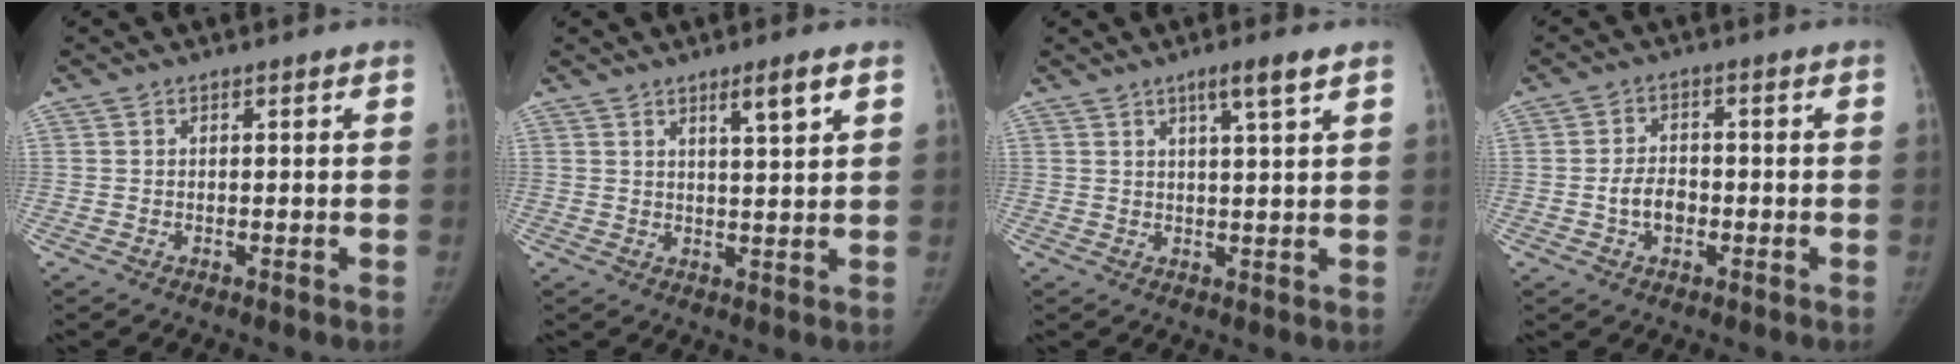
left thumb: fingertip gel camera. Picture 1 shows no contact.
{"total": 4.5, "force": [2.6, 0.4, 3.7], "torque": [-0.058, -0.018, 0.044]}
{"total": 4.5, "force": [2.6, 0.1, 3.6], "torque": [-0.060, -0.012, 0.046]}
{"total": 4.8, "force": [-1.4, 3.3, 3.2], "torque": [-0.044, 0.015, -0.025]}